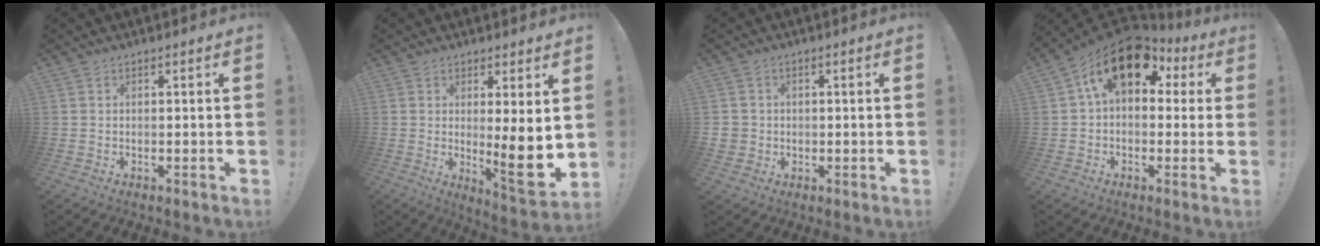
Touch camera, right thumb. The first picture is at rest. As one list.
[{"total": 11.1, "force": [0.0, 1.3, 11.1], "torque": [-0.132, -0.033, 0.001]}, {"total": 3.0, "force": [0.2, 2.9, 0.9], "torque": [-0.012, 0.002, 0.006]}, {"total": 16.1, "force": [6.5, 9.8, 11.1], "torque": [-0.167, -0.020, 0.117]}]